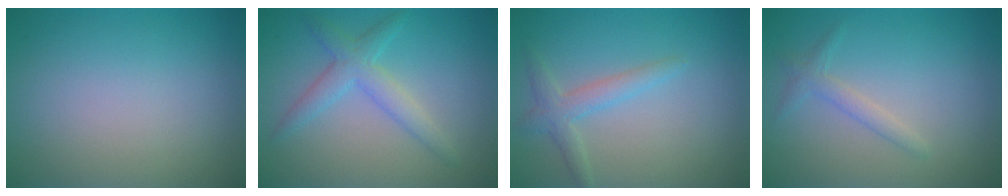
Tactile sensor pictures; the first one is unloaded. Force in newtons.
{"total": 3.0, "press": 3.0, "slide": 0.1}
{"total": 2.2, "press": 2.2, "slide": 0.1}
{"total": 1.4, "press": 1.4, "slide": 0.1}